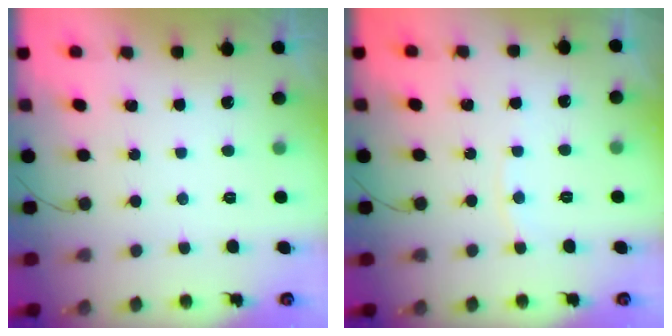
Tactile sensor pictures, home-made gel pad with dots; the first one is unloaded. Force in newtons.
{"total": 2.5, "press": 2.5, "slide": 0.2}